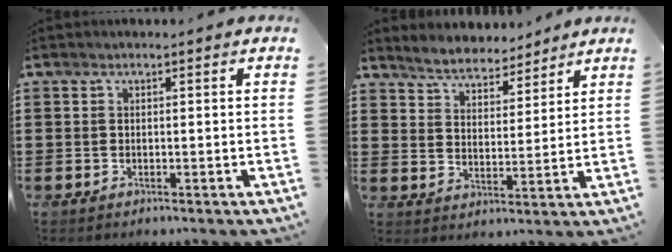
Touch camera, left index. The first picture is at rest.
{"total": 5.0, "force": [4.9, 0.8, 0.3], "torque": [-0.028, -0.019, 0.089]}